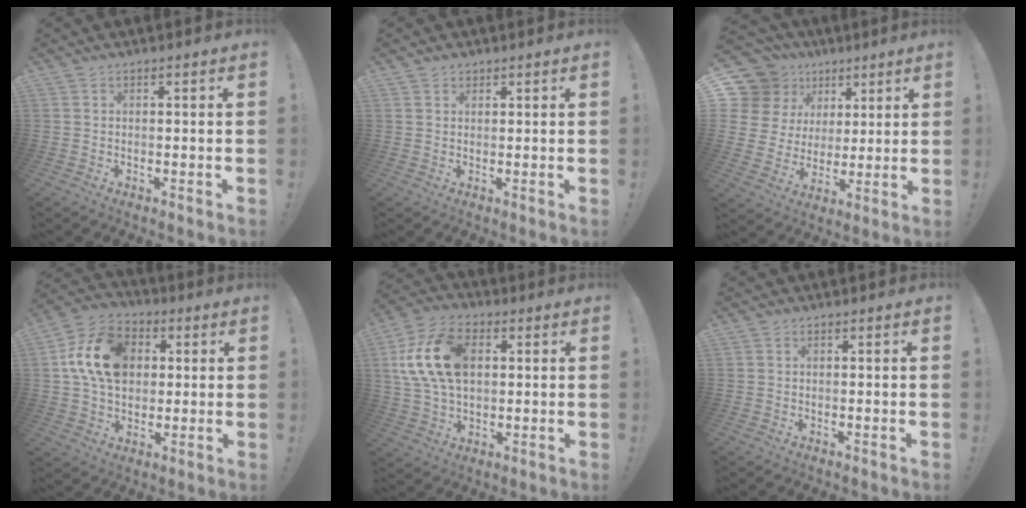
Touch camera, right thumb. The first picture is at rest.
{"total": 1.3, "force": [1.1, 0.7, 0.2], "torque": [0.009, -0.007, 0.018]}
{"total": 12.8, "force": [6.2, 10.5, 3.8], "torque": [-0.073, -0.036, 0.140]}
{"total": 17.8, "force": [3.9, 13.3, 11.2], "torque": [-0.179, 0.000, 0.080]}
{"total": 18.2, "force": [3.8, 12.0, 13.2], "torque": [-0.239, 0.003, 0.068]}
{"total": 0.0}